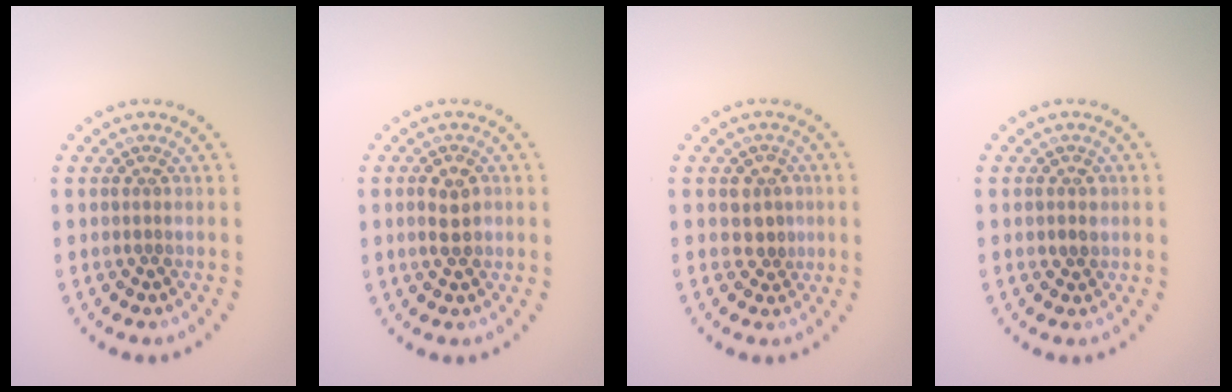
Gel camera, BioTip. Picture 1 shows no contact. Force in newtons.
{"total": 2.4, "press": 2.4, "slide": 0.2}
{"total": 2.1, "press": 2.0, "slide": 0.8}
{"total": 0.8, "press": 0.7, "slide": 0.3}